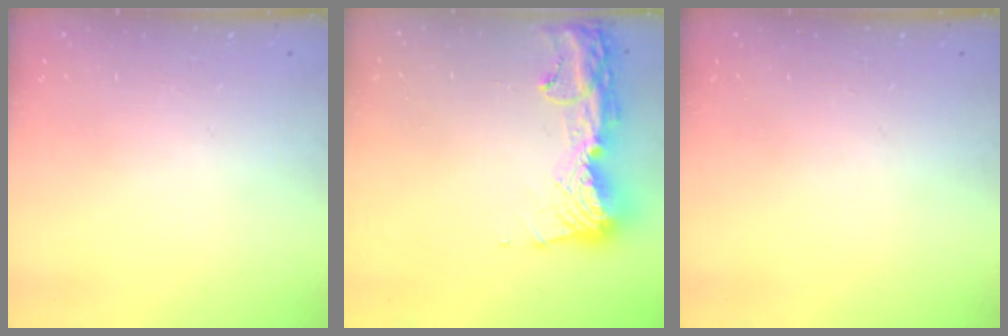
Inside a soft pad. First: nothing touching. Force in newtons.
{"total": 15.5, "press": 15.4, "slide": 1.5}
{"total": 0.0}